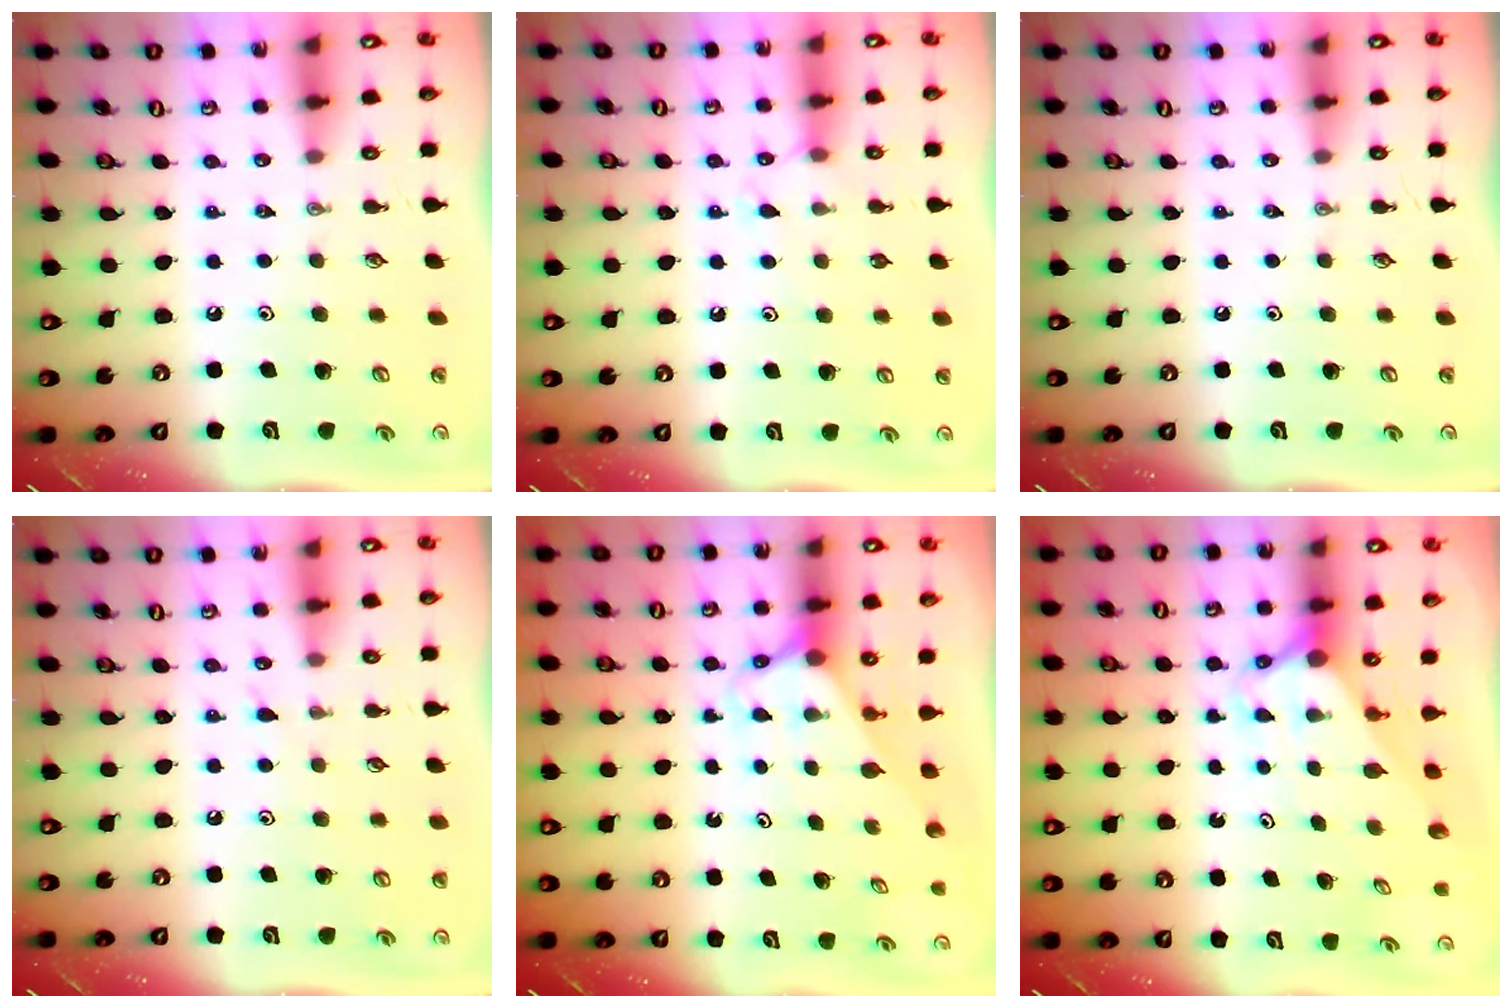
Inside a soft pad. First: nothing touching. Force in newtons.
{"total": 4.4, "press": 4.4, "slide": 0.4}
{"total": 0.0}
{"total": 6.8, "press": 6.8, "slide": 0.6}
{"total": 2.7, "press": 2.7, "slide": 0.2}
{"total": 2.7, "press": 2.7, "slide": 0.0}